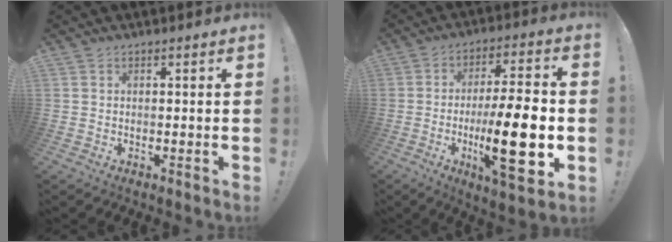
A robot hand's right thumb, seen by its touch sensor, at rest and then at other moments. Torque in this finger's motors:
{"motor_torque": [2.12, 2.89, 1.44, -1.31, 0.63]}